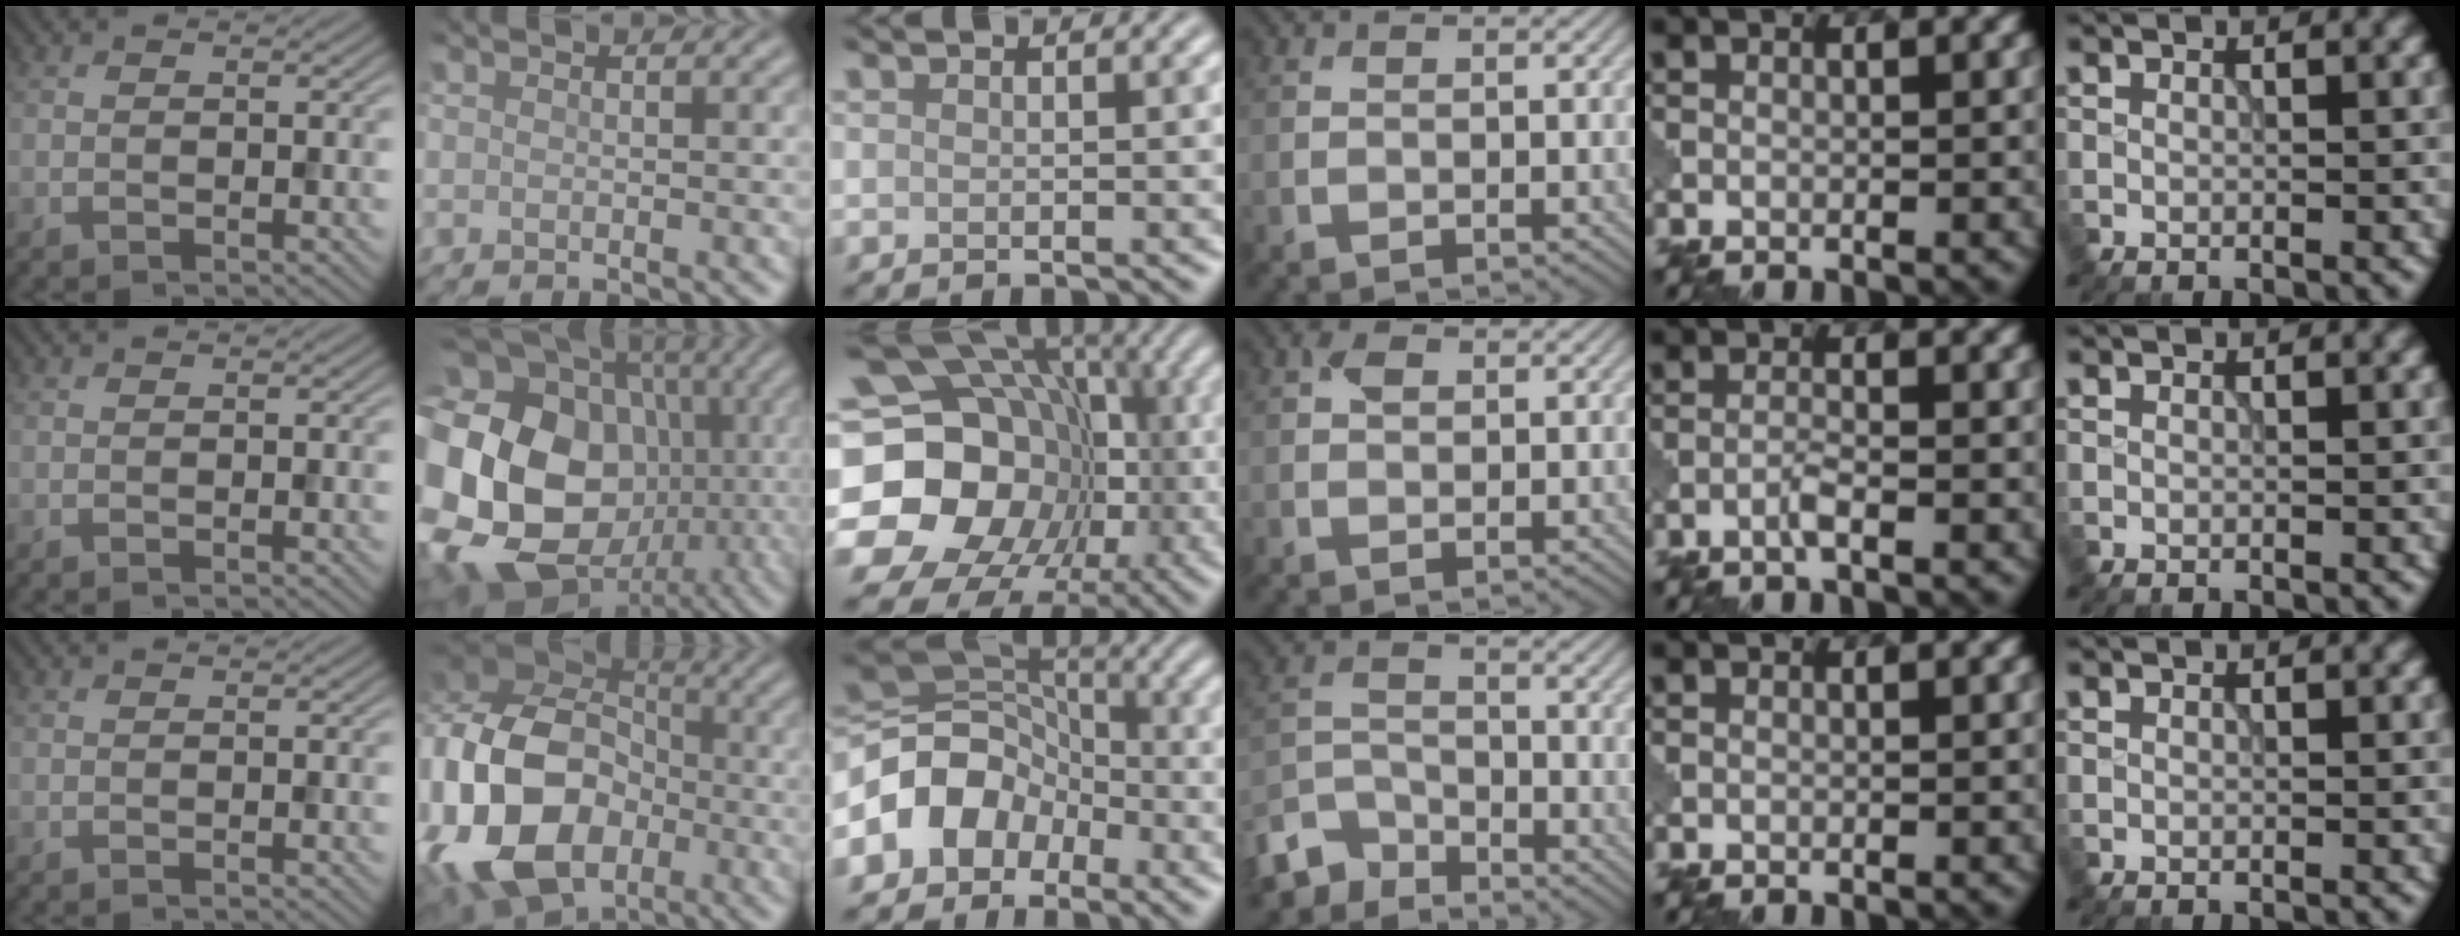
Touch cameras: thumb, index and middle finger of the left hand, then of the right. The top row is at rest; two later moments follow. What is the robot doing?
{"motion": "assemble", "object": "puzzle pieces"}